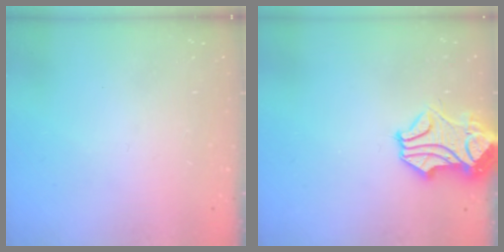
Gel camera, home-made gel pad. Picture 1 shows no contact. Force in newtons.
{"total": 2.0, "press": 1.4, "slide": 1.5}